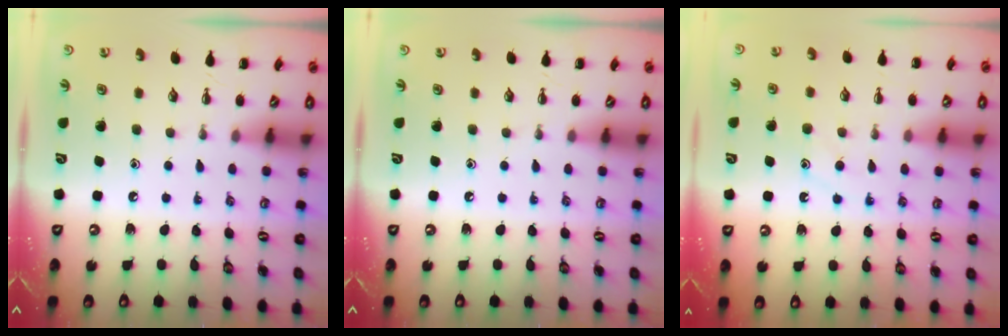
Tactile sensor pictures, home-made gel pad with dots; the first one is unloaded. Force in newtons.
{"total": 0.0}
{"total": 11.3, "press": 11.2, "slide": 1.0}